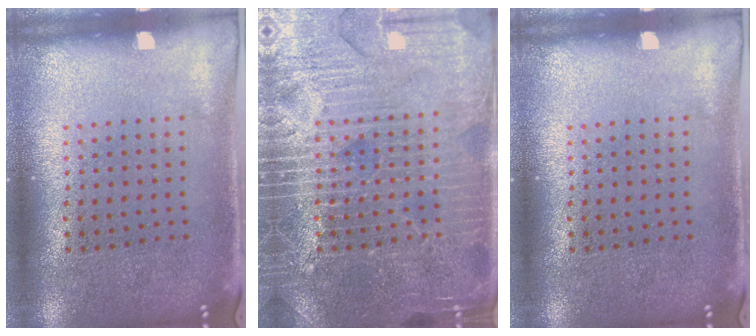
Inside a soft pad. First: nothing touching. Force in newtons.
{"total": 4.4, "press": 4.3, "slide": 0.5}
{"total": 0.0}